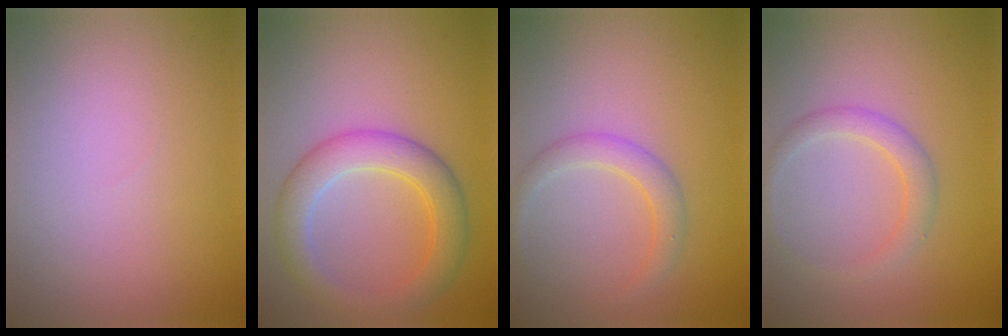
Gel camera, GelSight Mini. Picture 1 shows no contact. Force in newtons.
{"total": 4.8, "press": 4.8, "slide": 0.2}
{"total": 2.1, "press": 2.1, "slide": 0.0}
{"total": 2.1, "press": 2.1, "slide": 0.0}